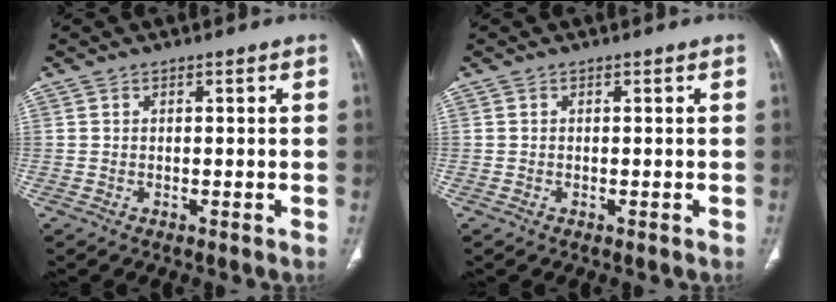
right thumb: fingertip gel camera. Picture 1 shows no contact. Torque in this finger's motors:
{"motor_torque": [-0.28, 0.45, -0.03, -0.51, -0.02]}